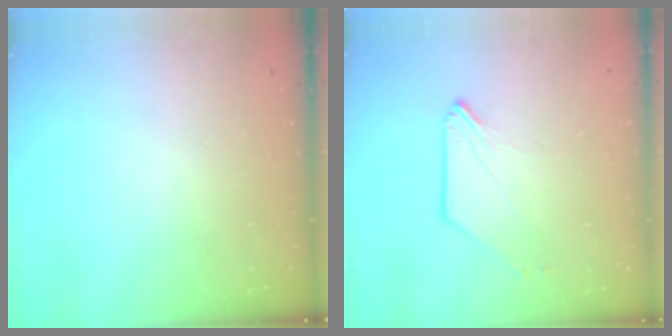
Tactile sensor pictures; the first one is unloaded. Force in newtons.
{"total": 0.0}